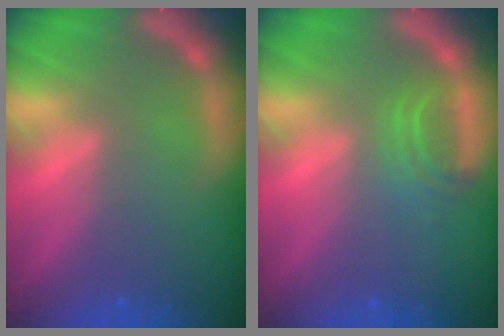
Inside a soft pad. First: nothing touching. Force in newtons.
{"total": 2.5}